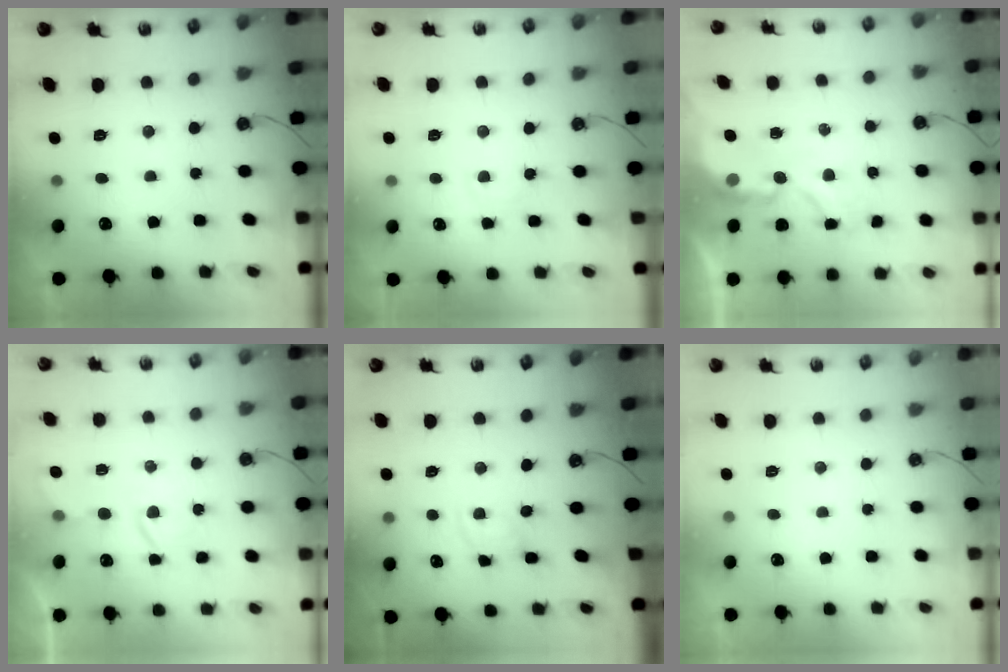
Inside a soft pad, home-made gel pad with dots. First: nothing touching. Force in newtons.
{"total": 3.1, "press": 3.1, "slide": 0.4}
{"total": 3.9, "press": 3.9, "slide": 0.2}
{"total": 3.3, "press": 3.3, "slide": 0.6}
{"total": 1.9, "press": 1.9, "slide": 0.3}
{"total": 0.0}